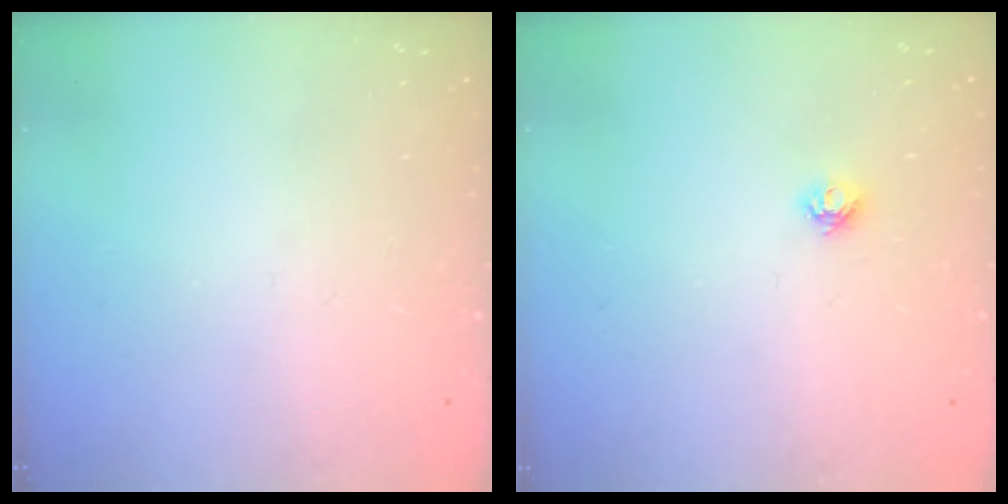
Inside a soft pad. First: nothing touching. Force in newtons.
{"total": 5.3, "press": 5.2, "slide": 0.5}